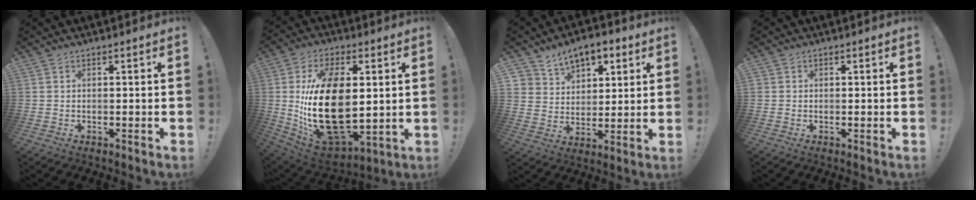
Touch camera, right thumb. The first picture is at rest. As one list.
[{"total": 26.7, "force": [1.9, 15.3, 21.8], "torque": [-0.444, -0.021, 0.044]}, {"total": 9.2, "force": [6.0, 6.6, 2.4], "torque": [-0.039, -0.040, 0.117]}, {"total": 0.6, "force": [0.1, 0.6, 0.0], "torque": [-0.005, 0.002, 0.004]}]